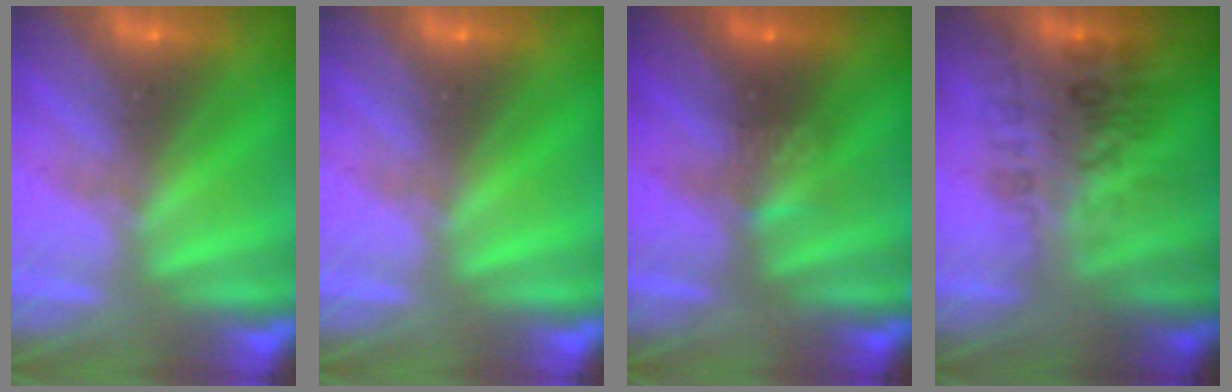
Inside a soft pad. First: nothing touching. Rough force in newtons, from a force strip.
{"total": 0.0}
{"total": 3.4}
{"total": 2.7}